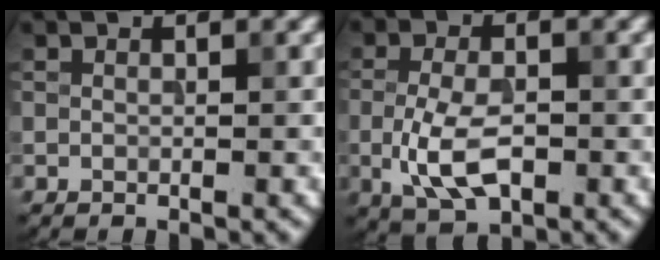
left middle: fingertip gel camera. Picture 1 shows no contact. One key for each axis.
{"total": 4.8, "fx": -1.3, "fy": 2.2, "fz": 4.1, "tx": -0.093, "ty": -0.004, "tz": -0.023}